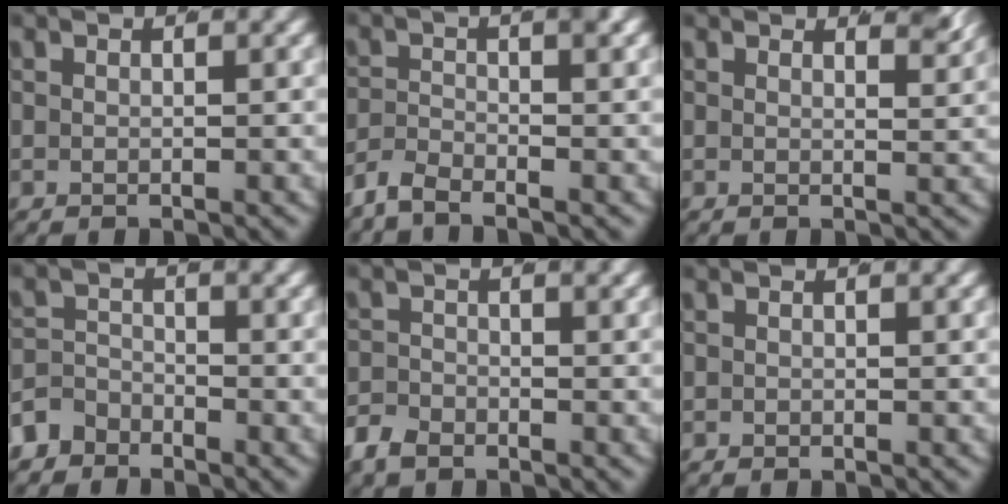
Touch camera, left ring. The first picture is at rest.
{"total": 2.4, "force": [-1.9, 0.3, 1.4], "torque": [-0.028, -0.006, -0.034]}
{"total": 2.2, "force": [1.8, 0.2, 1.3], "torque": [-0.011, -0.013, 0.030]}
{"total": 3.5, "force": [-2.8, 2.0, 0.5], "torque": [-0.012, -0.016, -0.044]}
{"total": 2.1, "force": [-1.8, 0.9, 0.5], "torque": [-0.012, -0.010, -0.031]}
{"total": 0.0}